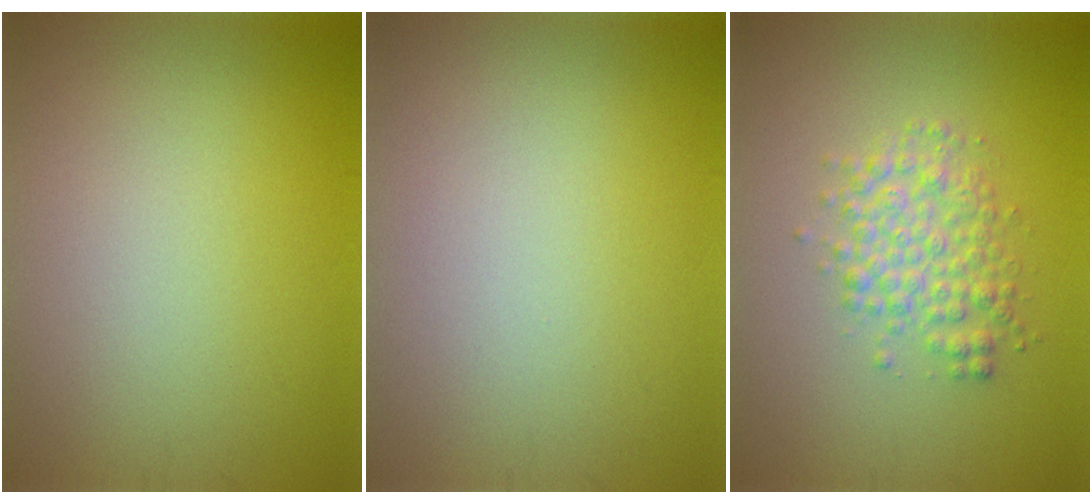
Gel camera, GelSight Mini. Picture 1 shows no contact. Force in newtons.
{"total": 0.0}
{"total": 3.5, "press": 3.5, "slide": 0.0}